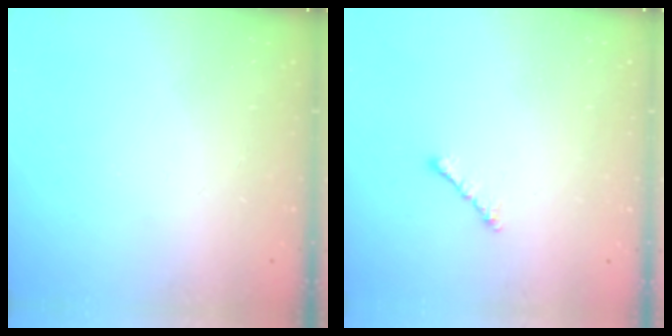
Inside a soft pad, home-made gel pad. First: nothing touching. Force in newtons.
{"total": 2.1, "press": 2.0, "slide": 0.6}